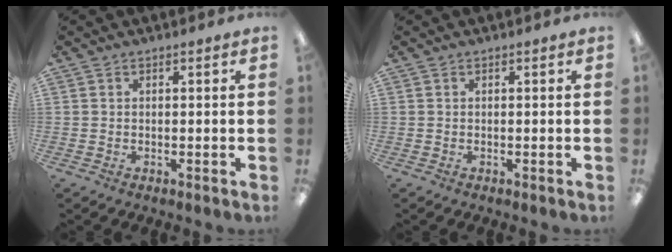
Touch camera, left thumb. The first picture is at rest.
{"total": 0.0}